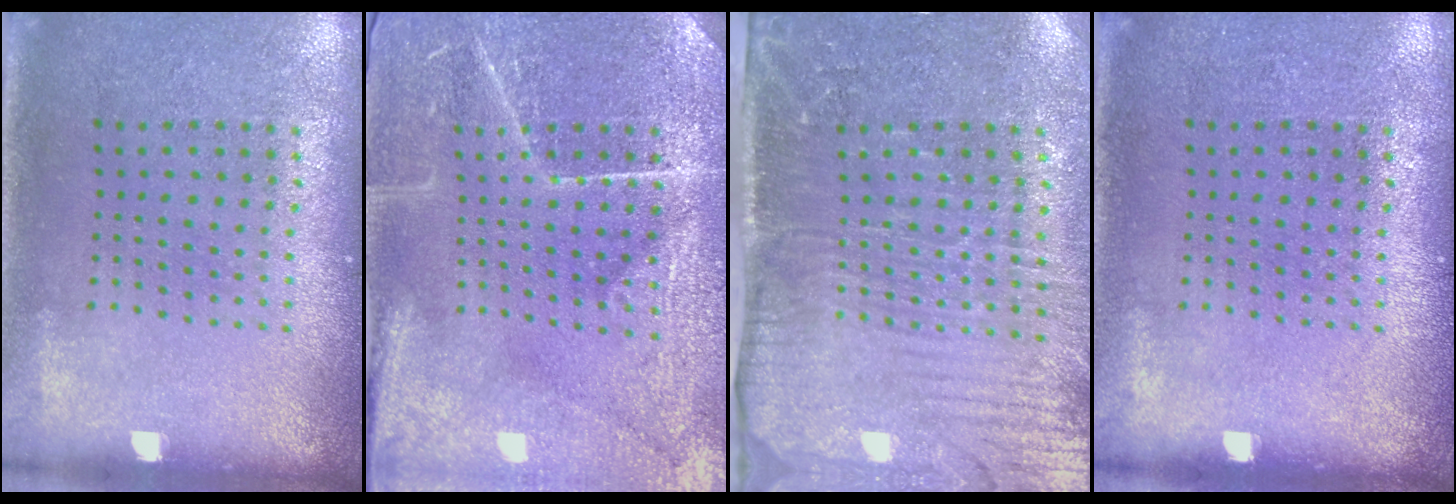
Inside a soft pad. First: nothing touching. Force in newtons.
{"total": 4.1, "press": 4.0, "slide": 1.0}
{"total": 4.4, "press": 3.7, "slide": 2.5}
{"total": 0.0}